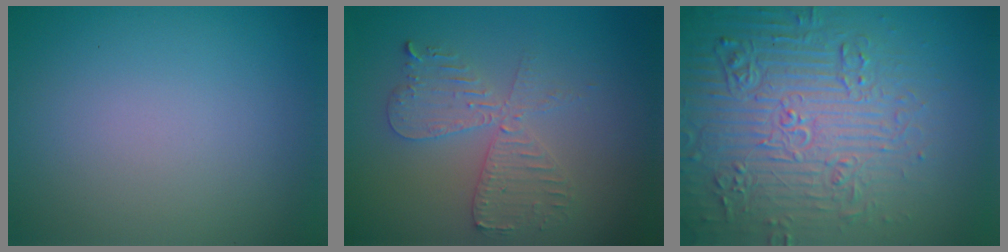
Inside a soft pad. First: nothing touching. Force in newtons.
{"total": 4.1, "press": 3.5, "slide": 2.1}
{"total": 8.1, "press": 7.8, "slide": 1.9}